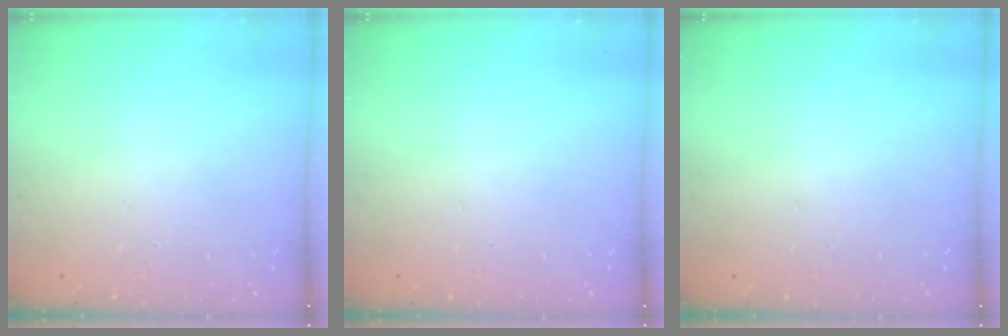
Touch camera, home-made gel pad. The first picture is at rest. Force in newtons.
{"total": 0.0}
{"total": 0.0}